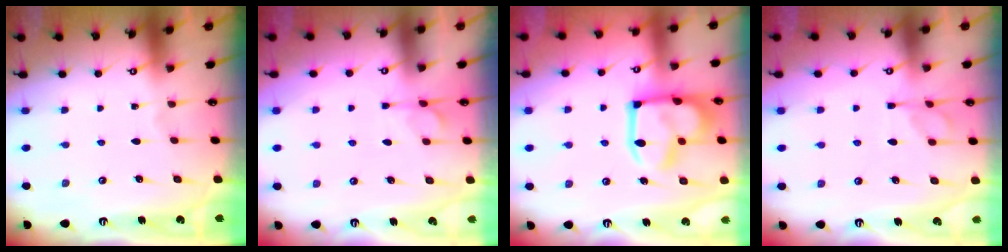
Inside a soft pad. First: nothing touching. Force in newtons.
{"total": 1.6, "press": 0.8, "slide": 1.3}
{"total": 17.7, "press": 17.7, "slide": 1.5}
{"total": 2.1, "press": 1.7, "slide": 1.1}